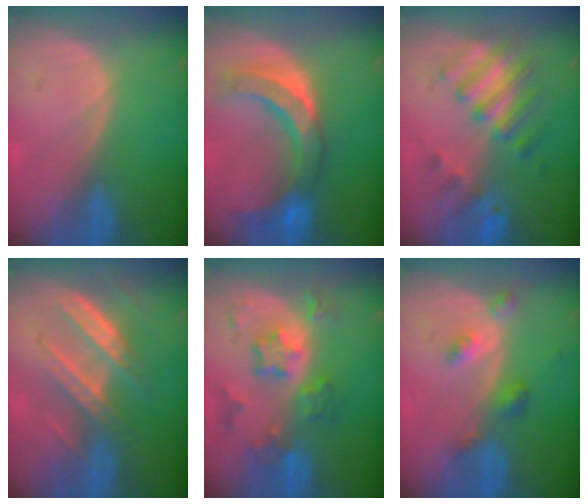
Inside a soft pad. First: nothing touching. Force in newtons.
{"total": 9.5, "press": 9.2, "slide": 2.5}
{"total": 7.5, "press": 7.4, "slide": 1.1}
{"total": 7.3, "press": 6.8, "slide": 2.8}
{"total": 8.0, "press": 7.0, "slide": 3.9}
{"total": 4.2, "press": 3.8, "slide": 1.8}